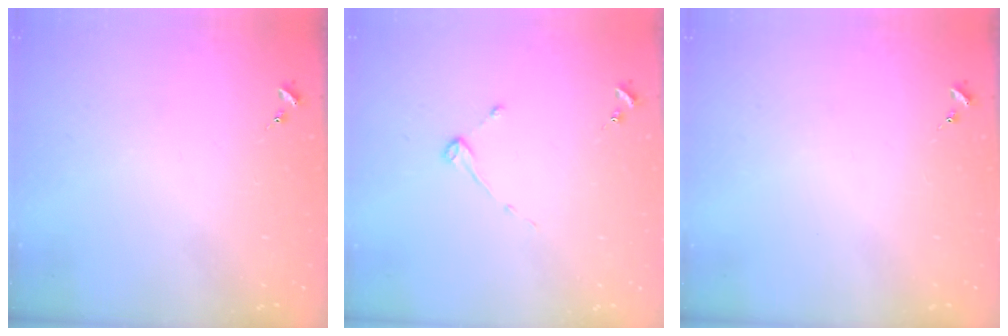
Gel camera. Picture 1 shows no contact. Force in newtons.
{"total": 2.7, "press": 2.7, "slide": 0.3}
{"total": 0.0}